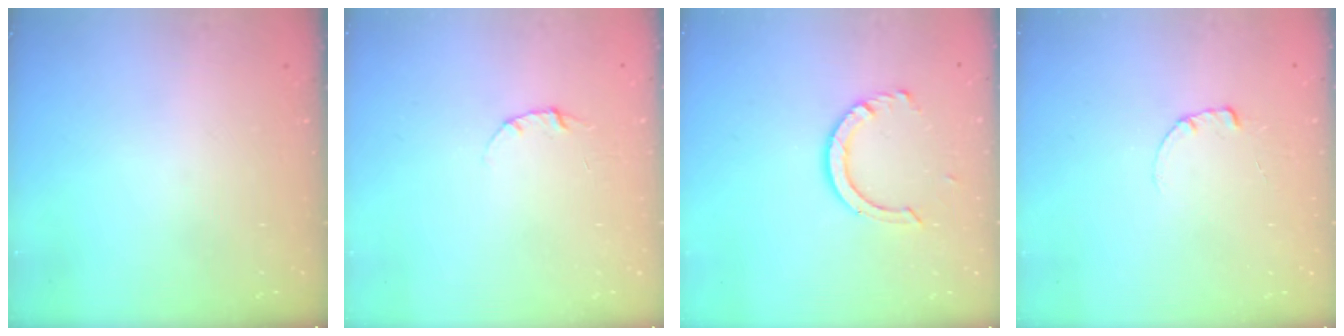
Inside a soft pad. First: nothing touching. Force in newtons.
{"total": 3.3, "press": 3.2, "slide": 0.3}
{"total": 8.4, "press": 8.3, "slide": 0.7}
{"total": 0.6, "press": 0.6, "slide": 0.1}